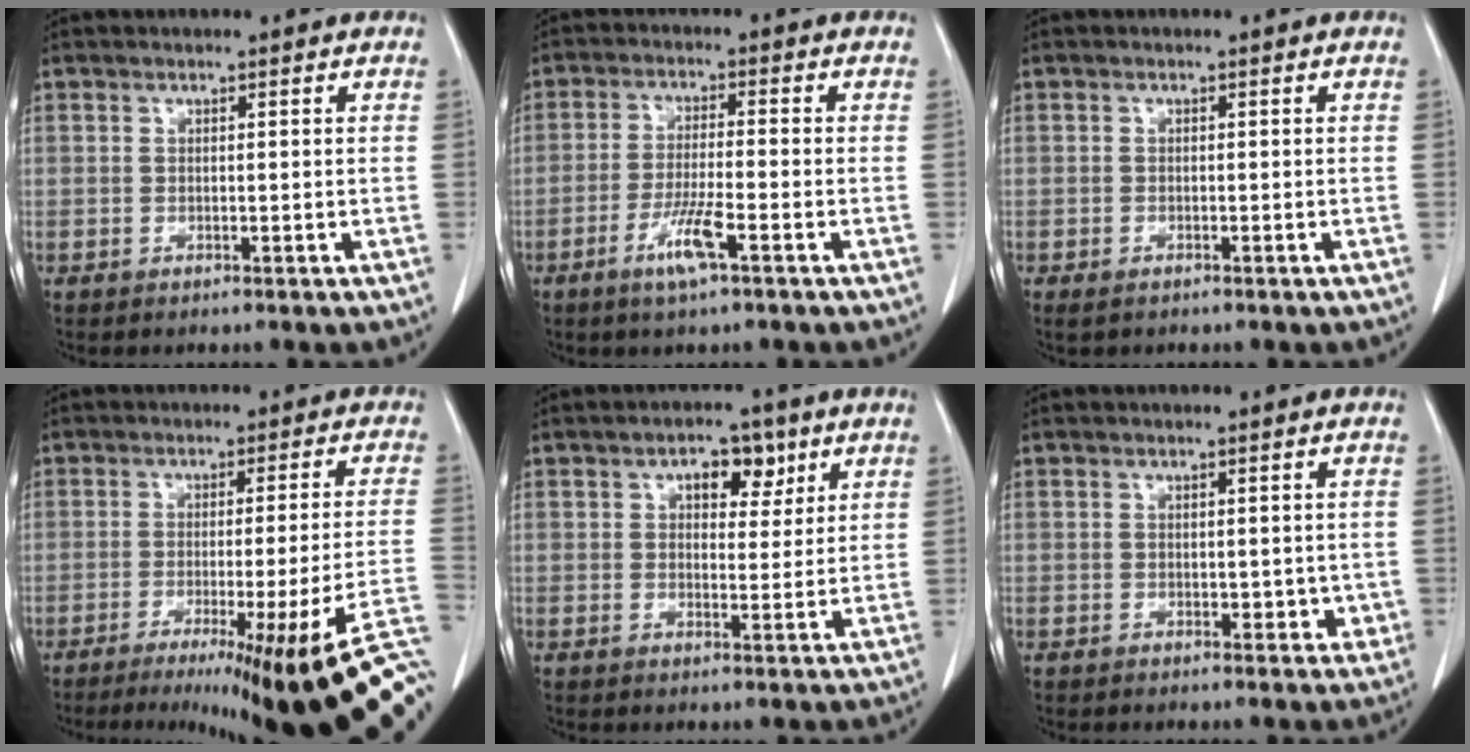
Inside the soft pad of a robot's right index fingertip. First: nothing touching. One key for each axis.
{"total": 6.1, "fx": -3.1, "fy": 0.2, "fz": 5.2, "tx": -0.103, "ty": -0.009, "tz": -0.059}
{"total": 1.0, "fx": -0.7, "fy": 0.6, "fz": 0.5, "tx": -0.010, "ty": -0.002, "tz": -0.007}
{"total": 21.1, "fx": -13.5, "fy": -1.5, "fz": 16.1, "tx": -0.105, "ty": -0.028, "tz": -0.186}
{"total": 5.3, "fx": 2.5, "fy": 3.0, "fz": 3.5, "tx": -0.045, "ty": 0.012, "tz": 0.035}
{"total": 2.9, "fx": -0.4, "fy": 1.7, "fz": 2.3, "tx": -0.022, "ty": -0.001, "tz": 0.001}